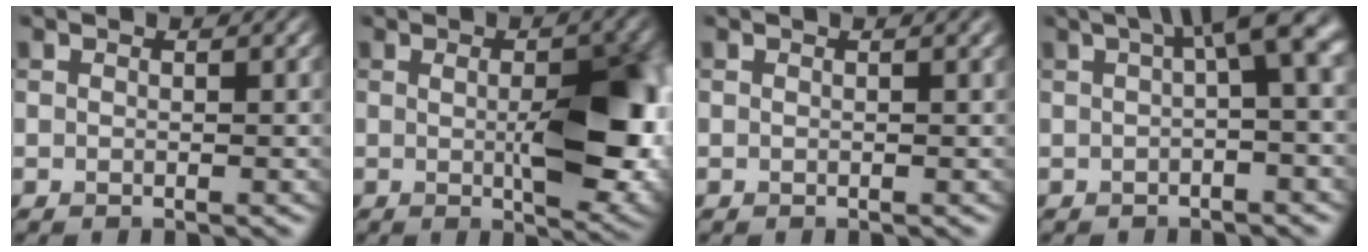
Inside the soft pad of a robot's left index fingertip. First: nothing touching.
{"total": 9.5, "force": [-0.1, 3.7, 8.8], "torque": [-0.119, -0.011, 0.010]}
{"total": 0.7, "force": [0.3, 0.2, 0.6], "torque": [-0.009, 0.001, 0.003]}
{"total": 6.8, "force": [1.7, 1.6, 6.4], "torque": [-0.073, 0.021, 0.016]}